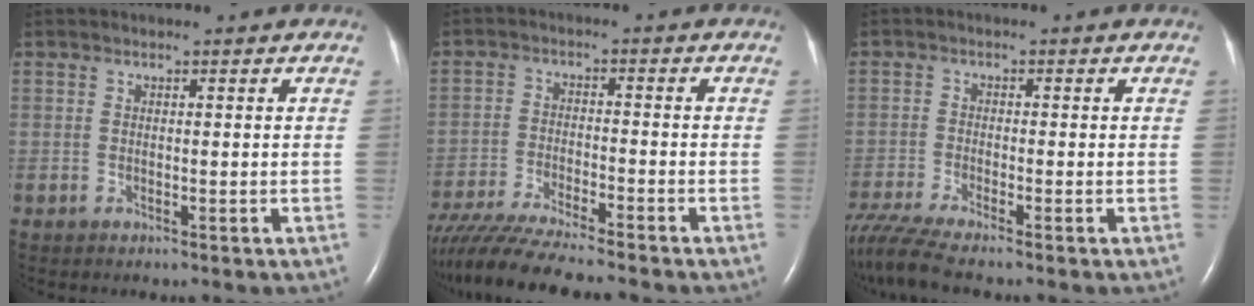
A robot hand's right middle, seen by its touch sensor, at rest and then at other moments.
{"total": 14.0, "force": [-12.4, 0.1, 6.5], "torque": [-0.109, -0.028, -0.205]}
{"total": 6.8, "force": [-5.9, -0.8, 3.2], "torque": [-0.065, -0.021, -0.109]}